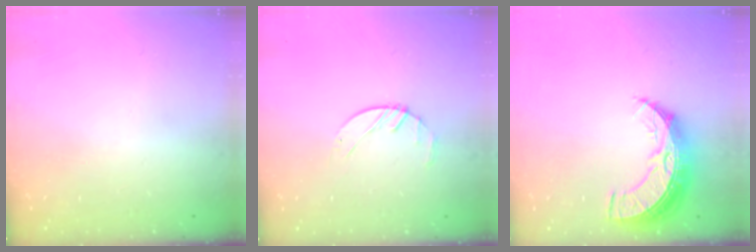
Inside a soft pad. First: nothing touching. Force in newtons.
{"total": 1.9, "press": 1.9, "slide": 0.3}
{"total": 9.9, "press": 9.9, "slide": 0.7}